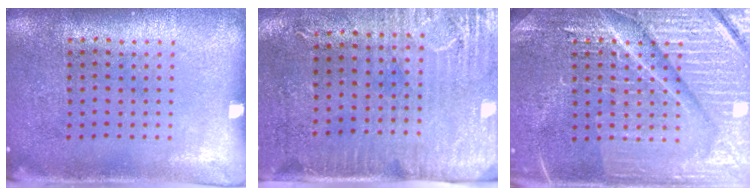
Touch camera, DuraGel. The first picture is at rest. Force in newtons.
{"total": 3.0, "press": 2.5, "slide": 1.7}
{"total": 7.4, "press": 7.4, "slide": 1.0}